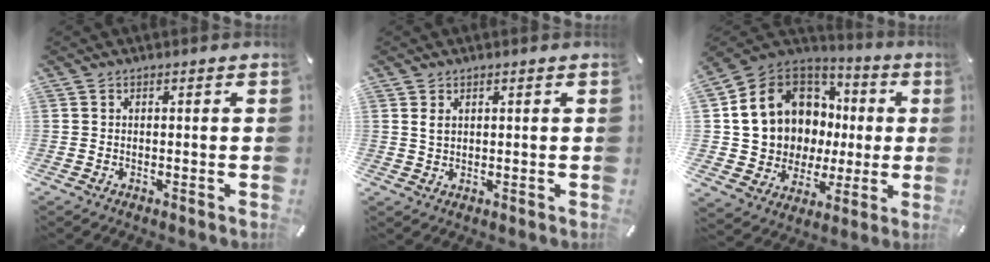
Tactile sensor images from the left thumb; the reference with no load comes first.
{"total": 1.9, "force": [0.8, 1.2, 1.2], "torque": [-0.027, 0.003, 0.015]}
{"total": 14.4, "force": [4.6, 12.5, 5.6], "torque": [-0.122, -0.046, 0.111]}